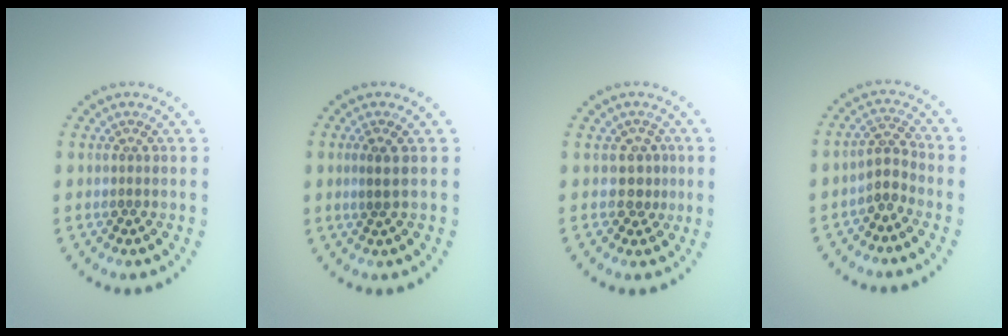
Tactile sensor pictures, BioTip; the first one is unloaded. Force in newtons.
{"total": 1.4, "press": 1.1, "slide": 0.8}
{"total": 2.0, "press": 1.5, "slide": 1.4}
{"total": 2.2, "press": 1.6, "slide": 1.4}